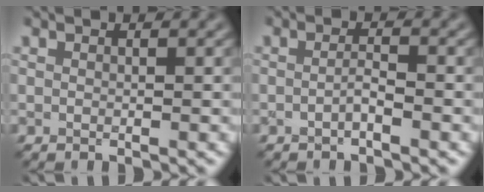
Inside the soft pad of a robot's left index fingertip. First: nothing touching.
{"total": 1.2, "force": [-0.6, 0.1, 1.0], "torque": [-0.020, 0.003, -0.011]}